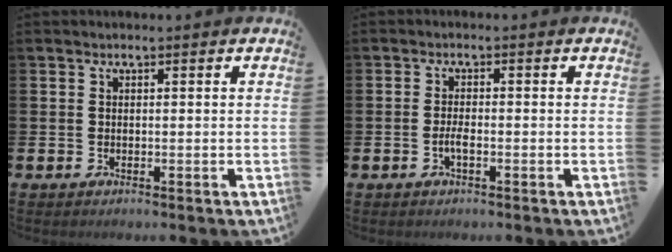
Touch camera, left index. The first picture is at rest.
{"total": 1.7, "force": [-0.7, 0.5, 1.5], "torque": [-0.033, 0.004, -0.012]}